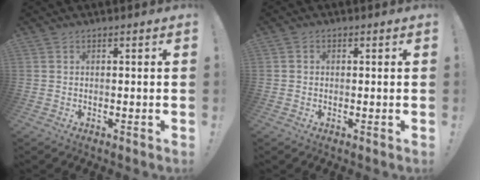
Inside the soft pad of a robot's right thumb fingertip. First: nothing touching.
{"total": 1.2, "force": [-0.2, 1.1, 0.5], "torque": [0.001, 0.001, -0.005]}